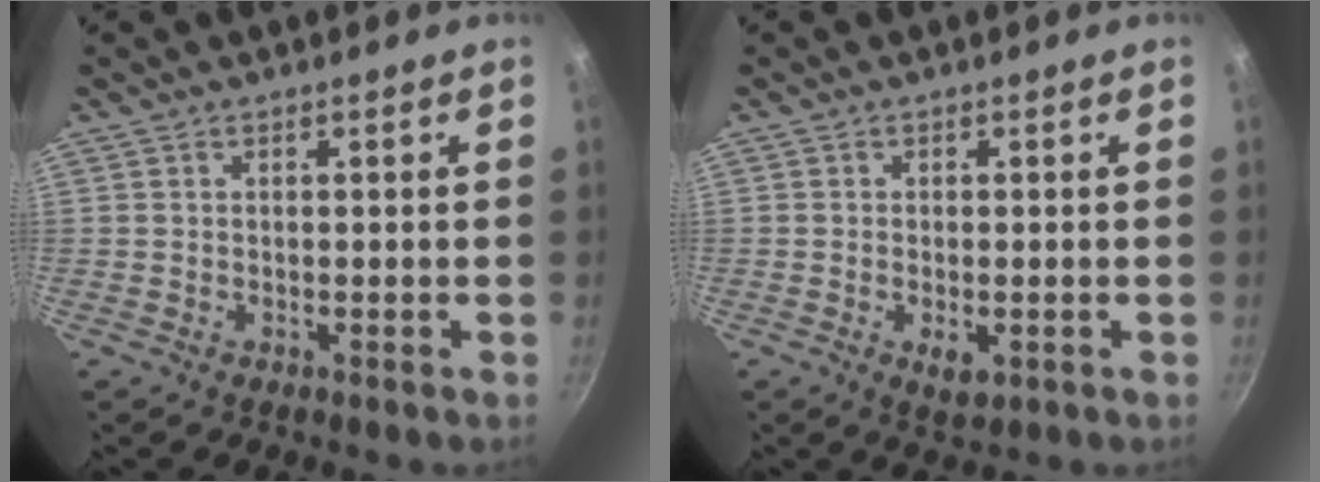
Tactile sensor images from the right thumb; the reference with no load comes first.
{"total": 3.2, "force": [-0.9, 1.6, 2.6], "torque": [-0.040, -0.005, -0.012]}